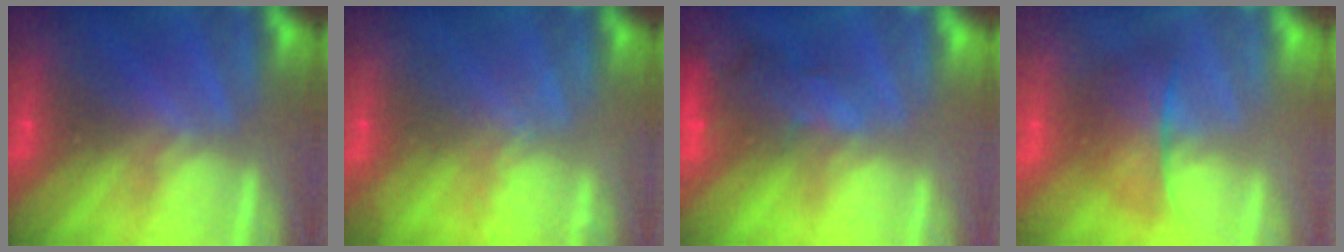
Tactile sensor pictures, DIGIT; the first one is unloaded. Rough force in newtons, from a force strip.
{"total": 2.1}
{"total": 7.3}
{"total": 2.2}